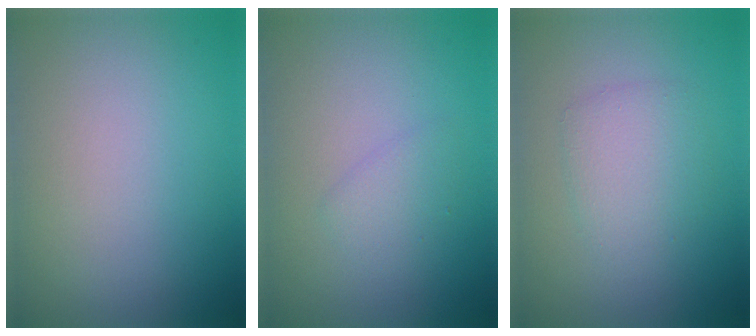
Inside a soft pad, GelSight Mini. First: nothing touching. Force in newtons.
{"total": 1.4, "press": 1.4, "slide": 0.0}
{"total": 2.7, "press": 2.7, "slide": 0.1}